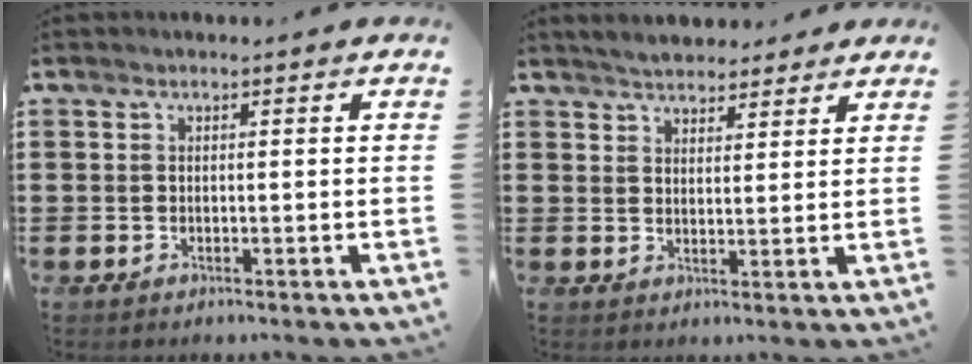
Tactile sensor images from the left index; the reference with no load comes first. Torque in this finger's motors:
{"motor_torque": [2.14, 0.00, 0.29, -0.02]}